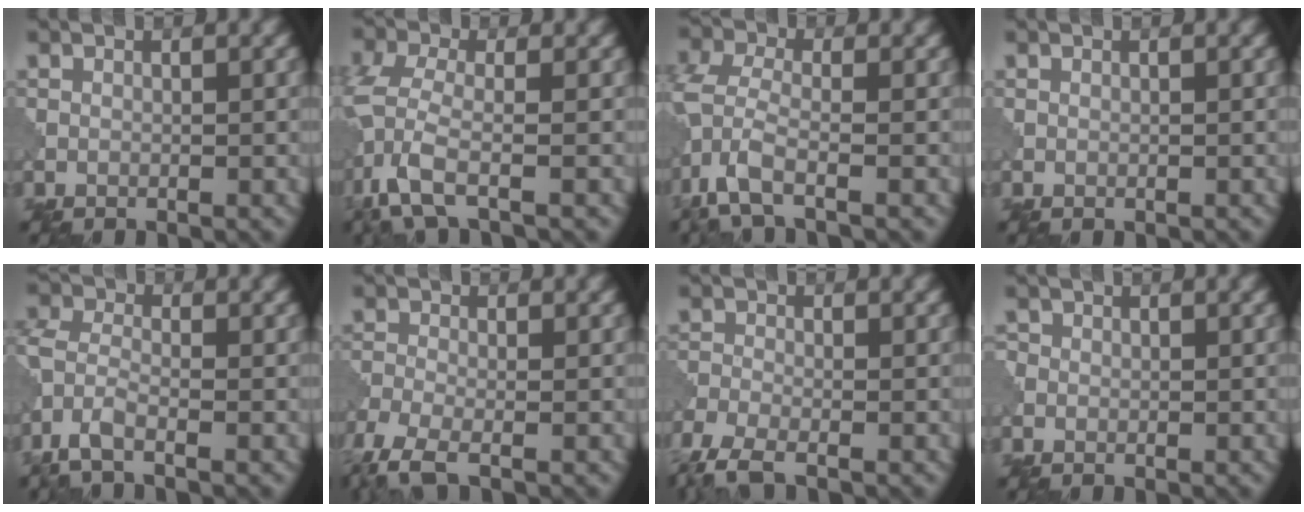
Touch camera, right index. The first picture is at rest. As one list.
[{"total": 5.5, "force": [-2.7, 1.9, 4.5], "torque": [-0.113, -0.005, -0.064]}, {"total": 4.9, "force": [-2.6, 1.7, 3.8], "torque": [-0.091, -0.003, -0.066]}, {"total": 0.0}, {"total": 3.4, "force": [-2.2, 1.4, 2.3], "torque": [-0.060, -0.004, -0.059]}, {"total": 4.3, "force": [-3.1, 1.1, 2.8], "torque": [-0.064, -0.008, -0.075]}, {"total": 3.7, "force": [-3.0, 0.8, 2.1], "torque": [-0.050, -0.011, -0.073]}, {"total": 0.7, "force": [0.2, 0.7, 0.1], "torque": [0.002, 0.000, -0.001]}]